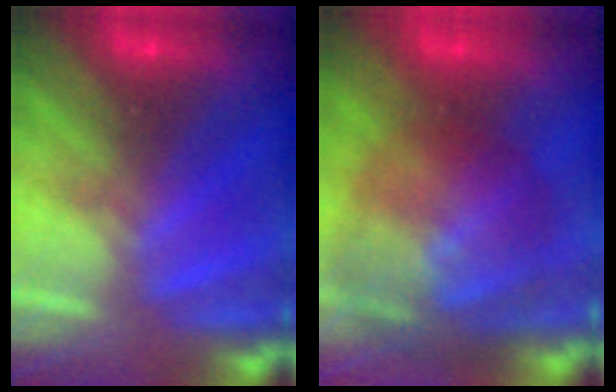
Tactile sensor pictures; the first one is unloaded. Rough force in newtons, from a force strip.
{"total": 7.4}